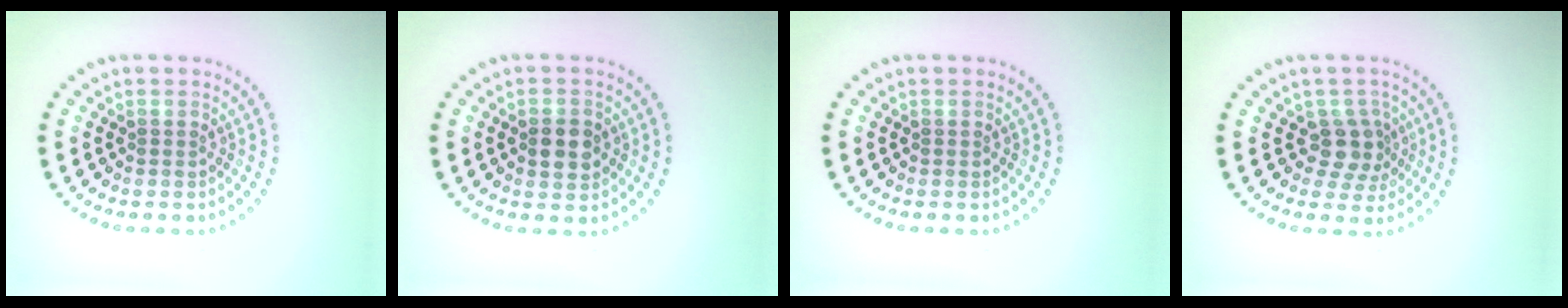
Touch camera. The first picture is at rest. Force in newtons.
{"total": 2.5, "press": 2.5, "slide": 0.1}
{"total": 0.0}
{"total": 2.9, "press": 2.3, "slide": 1.7}